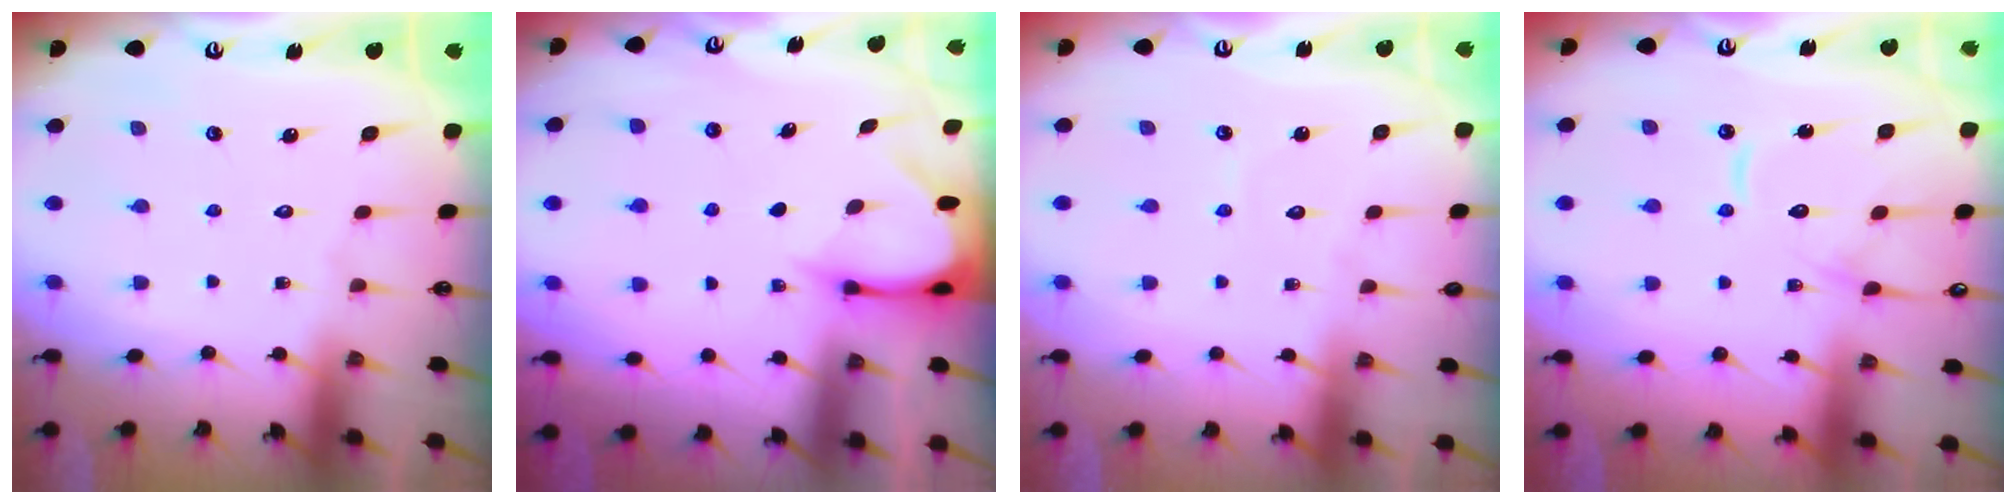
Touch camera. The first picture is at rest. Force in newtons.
{"total": 3.3, "press": 3.3, "slide": 0.3}
{"total": 2.7, "press": 2.7, "slide": 0.3}
{"total": 11.4, "press": 11.4, "slide": 0.6}